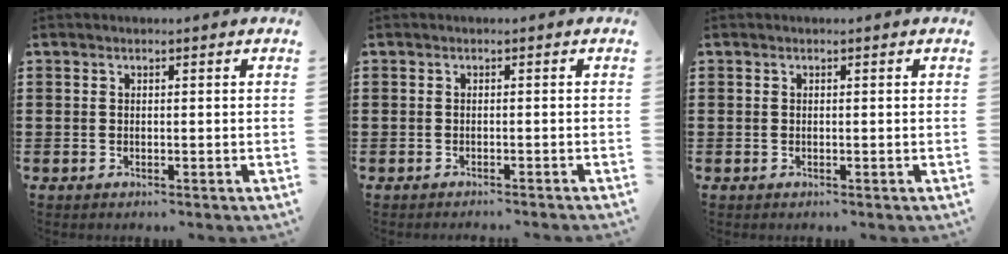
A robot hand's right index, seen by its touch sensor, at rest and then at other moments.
{"total": 0.8, "force": [-0.8, -0.2, 0.2], "torque": [-0.007, -0.004, -0.014]}
{"total": 0.0}